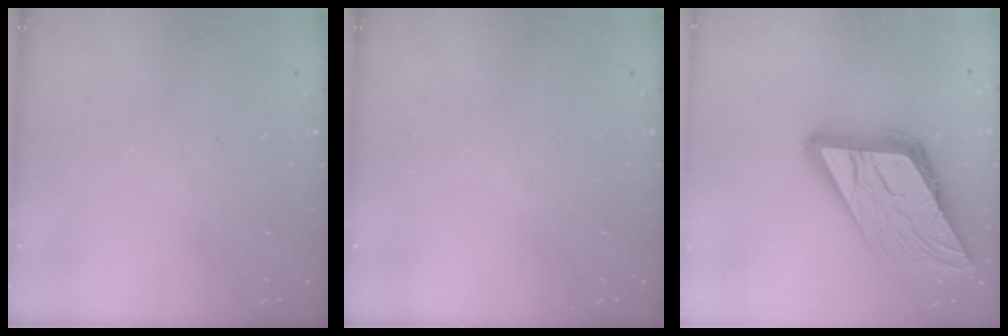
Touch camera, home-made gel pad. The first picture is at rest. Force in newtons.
{"total": 0.0}
{"total": 17.1, "press": 17.1, "slide": 1.8}